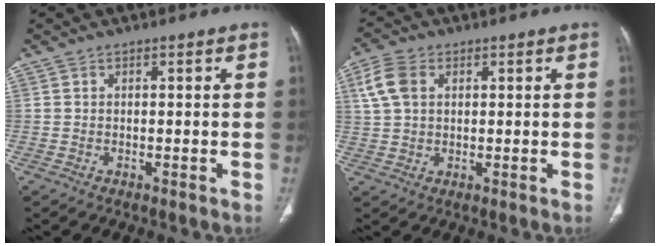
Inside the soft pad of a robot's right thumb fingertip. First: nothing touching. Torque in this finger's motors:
{"motor_torque": [0.10, 0.92, 0.83, 0.28, 0.00]}